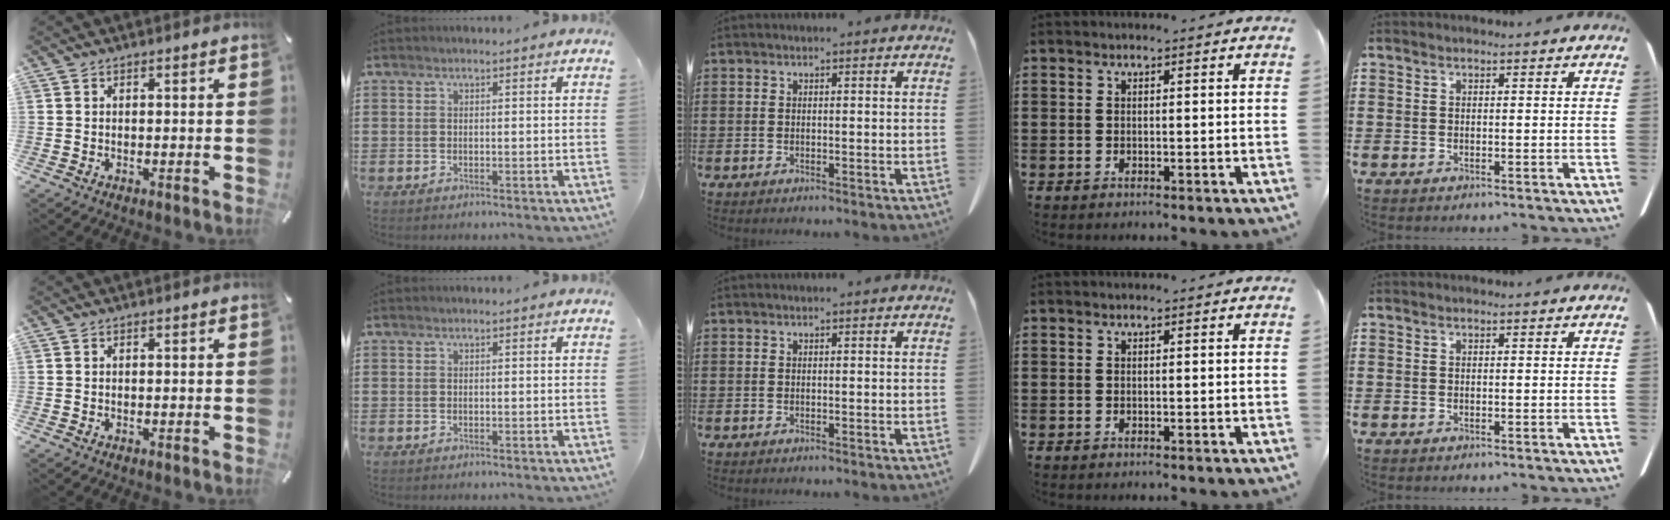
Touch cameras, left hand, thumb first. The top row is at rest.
{}